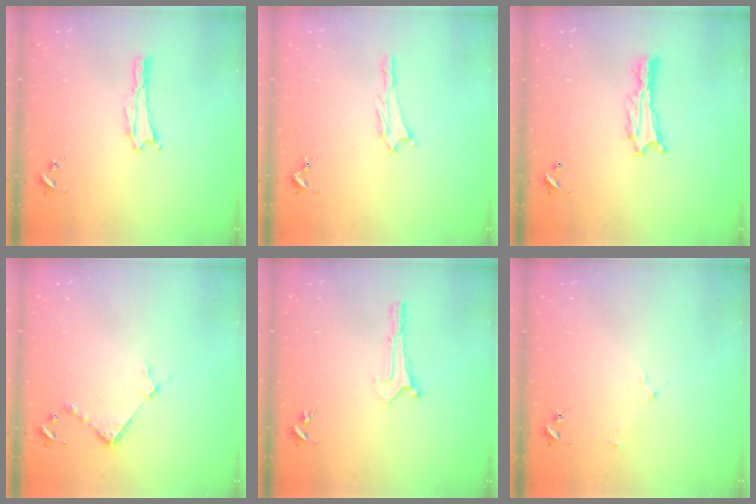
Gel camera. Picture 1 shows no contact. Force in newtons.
{"total": 1.2, "press": 1.2, "slide": 0.1}
{"total": 0.7, "press": 0.7, "slide": 0.1}
{"total": 3.5, "press": 3.5, "slide": 0.3}
{"total": 0.0}
{"total": 1.7, "press": 1.6, "slide": 0.3}